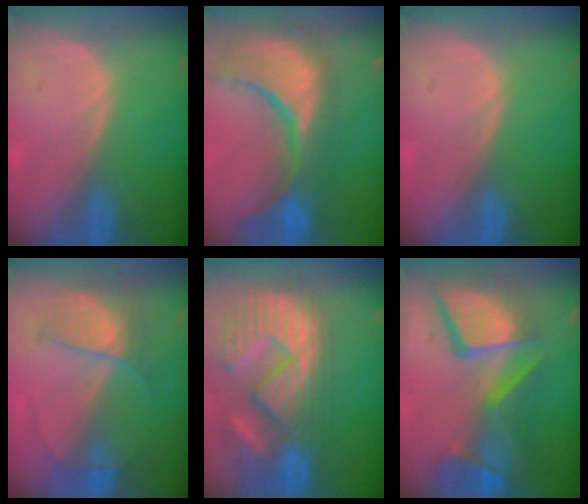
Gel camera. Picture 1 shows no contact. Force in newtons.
{"total": 15.3, "press": 12.1, "slide": 9.3}
{"total": 0.0}
{"total": 6.6, "press": 5.7, "slide": 3.2}
{"total": 14.7, "press": 12.3, "slide": 8.1}
{"total": 13.7, "press": 11.2, "slide": 7.9}